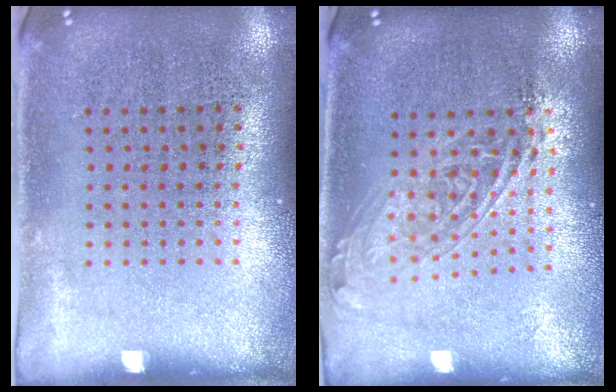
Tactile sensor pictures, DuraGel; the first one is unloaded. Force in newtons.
{"total": 1.7, "press": 1.4, "slide": 0.9}